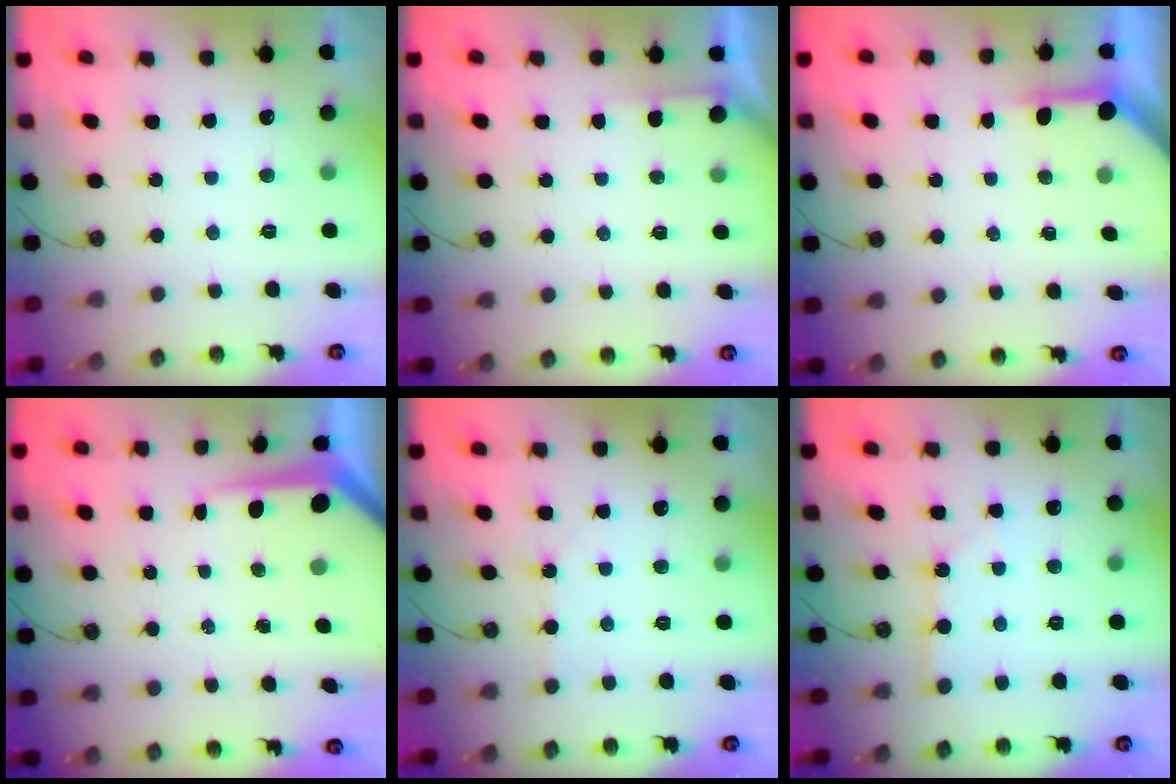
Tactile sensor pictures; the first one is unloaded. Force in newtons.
{"total": 1.5, "press": 1.5, "slide": 0.2}
{"total": 4.0, "press": 3.9, "slide": 0.5}
{"total": 6.4, "press": 6.4, "slide": 0.7}
{"total": 1.7, "press": 1.6, "slide": 0.3}
{"total": 2.0, "press": 2.0, "slide": 0.3}